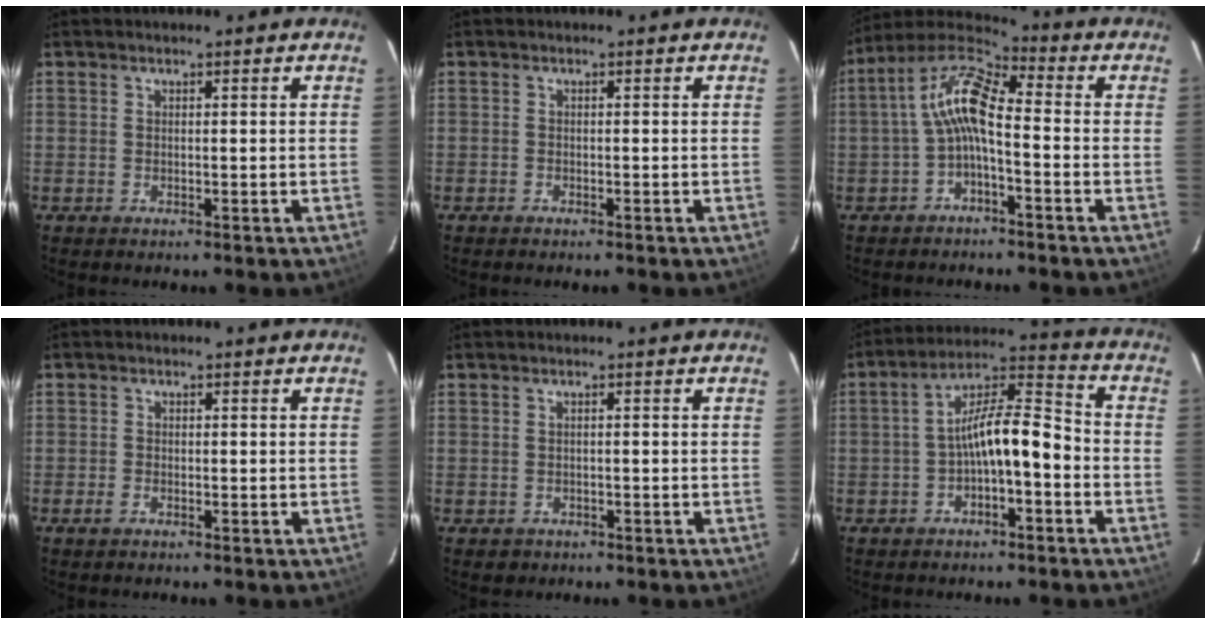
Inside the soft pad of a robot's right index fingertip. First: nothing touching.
{"total": 1.1, "force": [-0.9, 0.5, 0.2], "torque": [-0.012, 0.002, -0.016]}
{"total": 8.9, "force": [-1.8, 3.1, 8.2], "torque": [-0.176, 0.023, -0.037]}
{"total": 1.3, "force": [-0.9, 0.7, 0.7], "torque": [-0.015, -0.001, -0.019]}
{"total": 1.8, "force": [-0.8, 1.5, 0.3], "torque": [-0.009, 0.002, -0.005]}
{"total": 9.4, "force": [-3.1, 3.0, 8.4], "torque": [-0.154, 0.032, -0.048]}